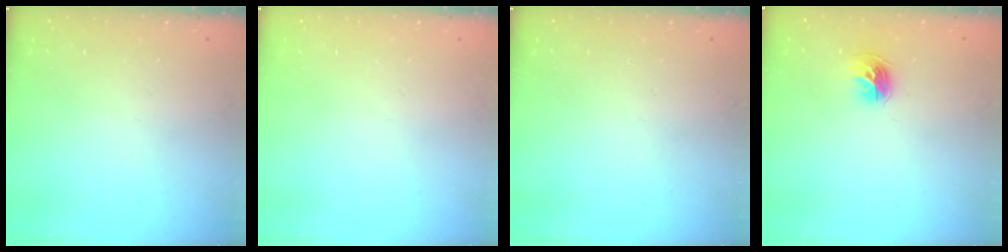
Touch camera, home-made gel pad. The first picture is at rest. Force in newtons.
{"total": 0.0}
{"total": 0.0}
{"total": 8.0, "press": 8.0, "slide": 0.7}